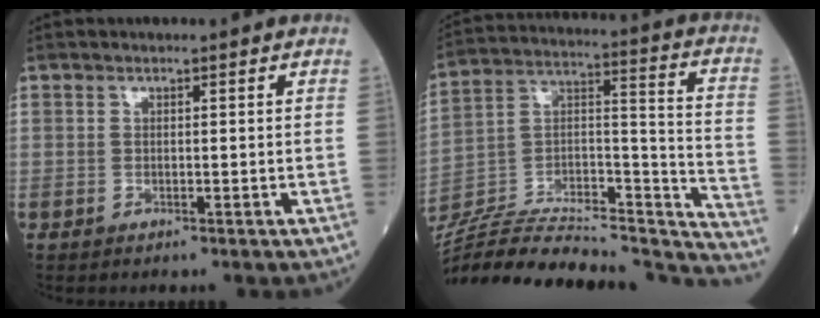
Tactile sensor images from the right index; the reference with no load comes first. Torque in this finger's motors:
{"motor_torque": [0.28, -1.18, 0.36, 0.16]}